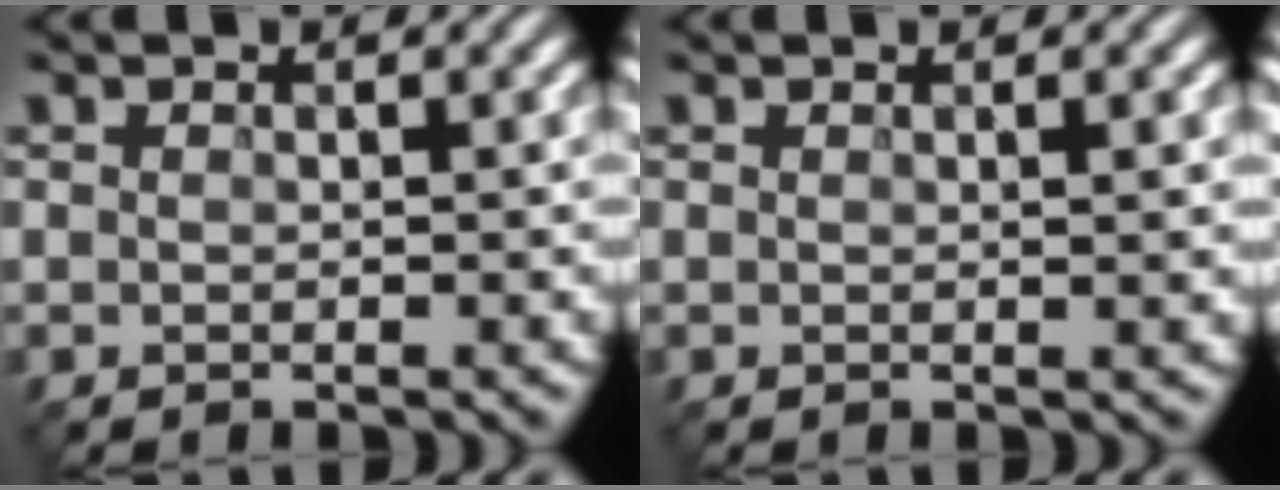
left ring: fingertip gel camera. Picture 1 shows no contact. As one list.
[{"total": 1.2, "force": [0.4, 0.2, 1.1], "torque": [-0.015, 0.003, 0.003]}]